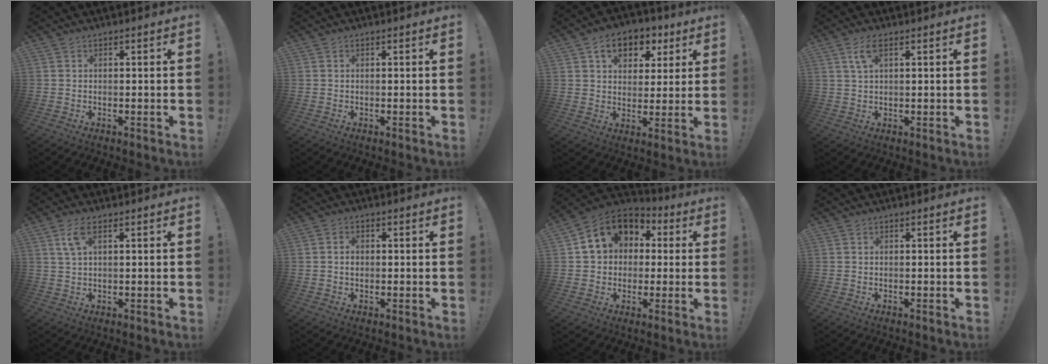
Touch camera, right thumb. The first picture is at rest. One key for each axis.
{"total": 0.0}
{"total": 10.5, "fx": 5.2, "fy": 7.4, "fz": 5.5, "tx": -0.078, "ty": -0.021, "tz": 0.097}
{"total": 4.4, "fx": 2.0, "fy": 1.8, "fz": 3.5, "tx": -0.067, "ty": 0.002, "tz": 0.035}
{"total": 4.8, "fx": 2.1, "fy": 1.9, "fz": 3.9, "tx": -0.073, "ty": 0.004, "tz": 0.037}
{"total": 1.9, "fx": -0.2, "fy": 1.6, "fz": 1.1, "tx": -0.021, "ty": 0.006, "tz": -0.004}
{"total": 12.4, "fx": 3.5, "fy": 10.5, "fz": 5.7, "tx": -0.079, "ty": -0.007, "tz": 0.068}
{"total": 0.0}